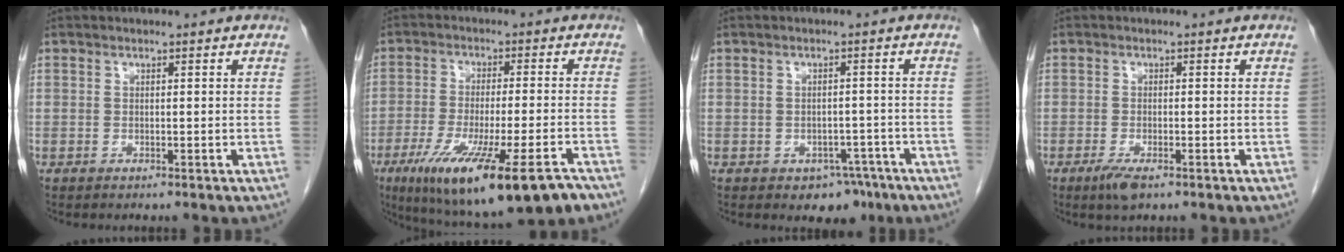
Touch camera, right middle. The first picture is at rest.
{"total": 19.0, "force": [-11.6, 2.7, 14.8], "torque": [-0.209, -0.043, -0.180]}
{"total": 4.5, "force": [-2.9, 2.9, 1.9], "torque": [-0.012, 0.007, -0.030]}
{"total": 3.0, "force": [-1.8, 0.8, 2.3], "torque": [-0.047, -0.004, -0.033]}